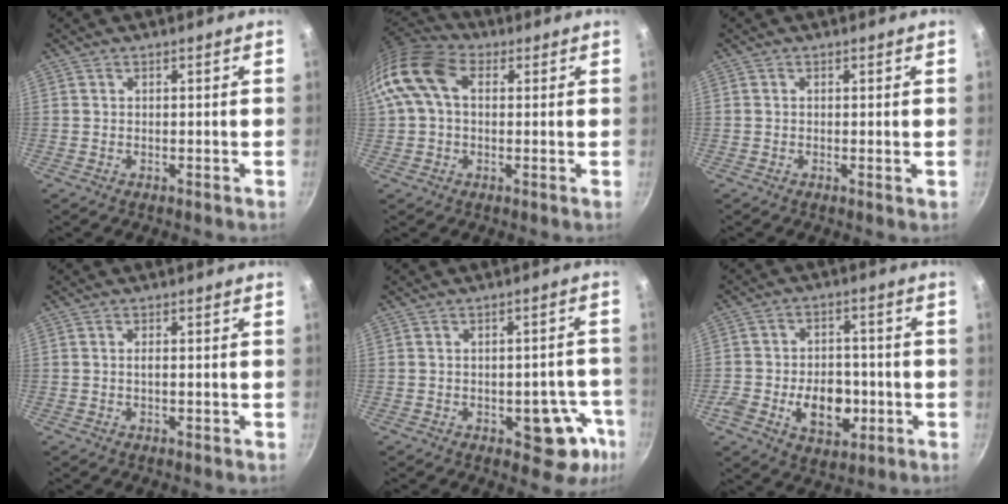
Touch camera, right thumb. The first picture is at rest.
{"total": 13.5, "force": [2.5, 9.2, 9.6], "torque": [-0.180, 0.027, 0.027]}
{"total": 0.5, "force": [0.0, 0.1, 0.5], "torque": [-0.009, -0.002, -0.002]}
{"total": 1.1, "force": [-0.1, 0.4, 1.0], "torque": [-0.019, 0.001, -0.003]}
{"total": 10.1, "force": [-3.9, 5.7, 7.3], "torque": [-0.020, 0.029, -0.044]}
{"total": 11.8, "force": [-3.3, 8.0, 8.0], "torque": [-0.103, 0.022, -0.049]}